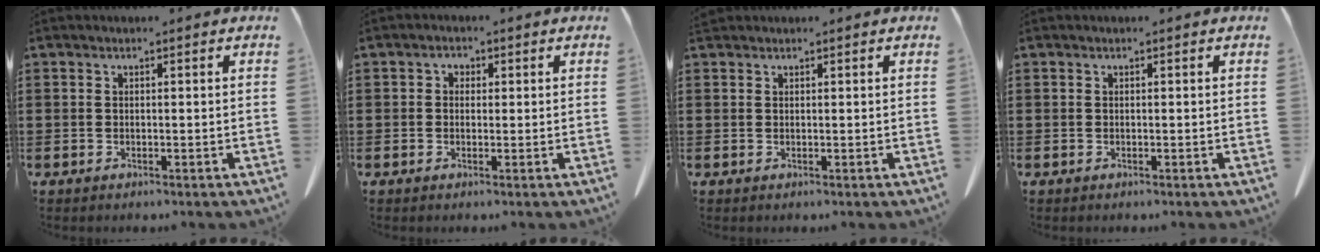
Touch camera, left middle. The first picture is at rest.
{"total": 1.2, "force": [-0.1, 1.0, 0.6], "torque": [-0.014, 0.008, -0.003]}
{"total": 0.6, "force": [0.5, 0.2, 0.1], "torque": [-0.005, 0.000, 0.011]}
{"total": 0.0}